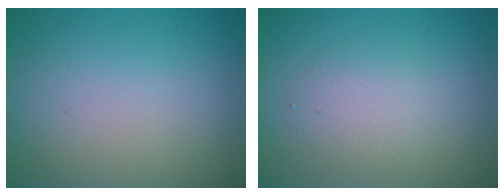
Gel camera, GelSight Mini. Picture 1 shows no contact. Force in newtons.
{"total": 2.5, "press": 2.5, "slide": 0.3}